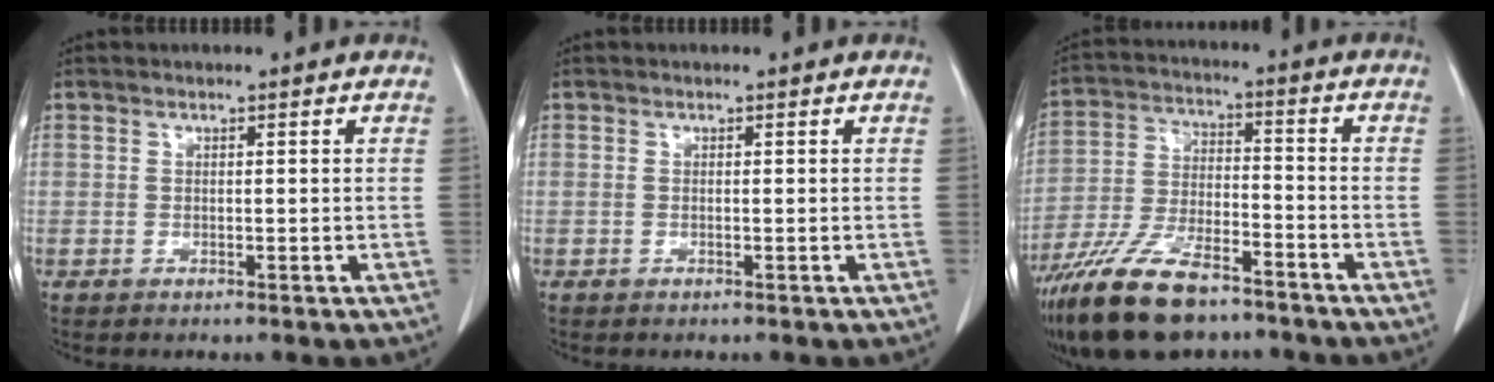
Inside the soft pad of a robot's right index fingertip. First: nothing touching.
{"total": 0.0}
{"total": 15.3, "force": [-11.2, 4.9, 9.2], "torque": [-0.194, -0.017, -0.205]}